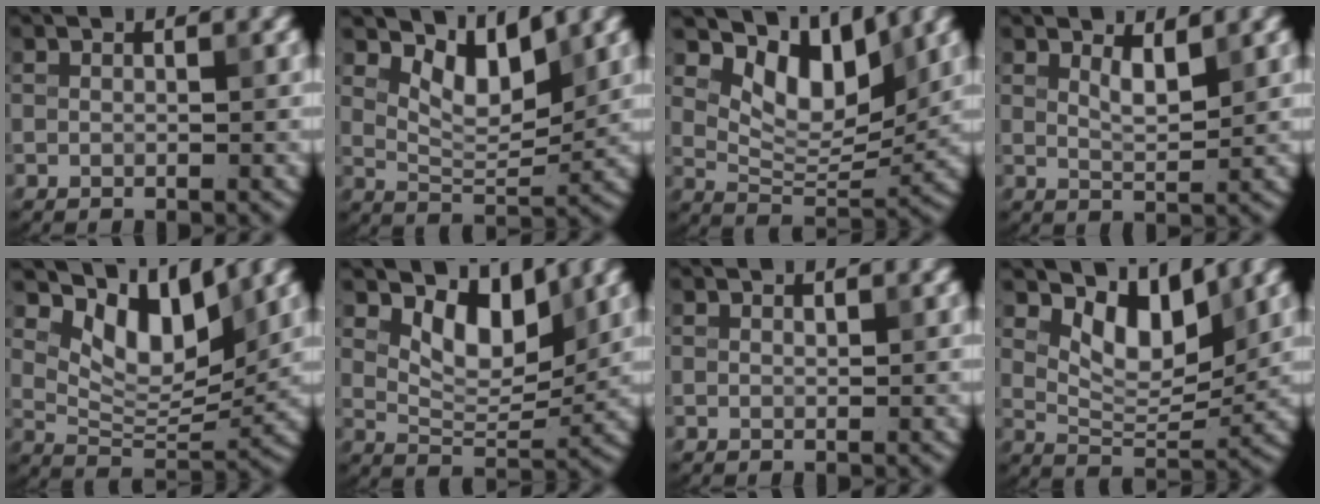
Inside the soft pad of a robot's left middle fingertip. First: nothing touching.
{"total": 4.4, "force": [2.6, 1.8, 3.1], "torque": [-0.060, -0.010, 0.044]}
{"total": 6.9, "force": [3.8, 3.3, 4.7], "torque": [-0.075, -0.011, 0.063]}
{"total": 1.9, "force": [1.2, 0.5, 1.4], "torque": [-0.025, -0.004, 0.024]}
{"total": 6.8, "force": [3.9, 3.1, 4.7], "torque": [-0.077, -0.010, 0.067]}
{"total": 5.0, "force": [2.6, 2.4, 3.5], "torque": [-0.062, -0.013, 0.042]}
{"total": 0.0}
{"total": 5.1, "force": [2.8, 2.4, 3.5], "torque": [-0.065, -0.015, 0.046]}